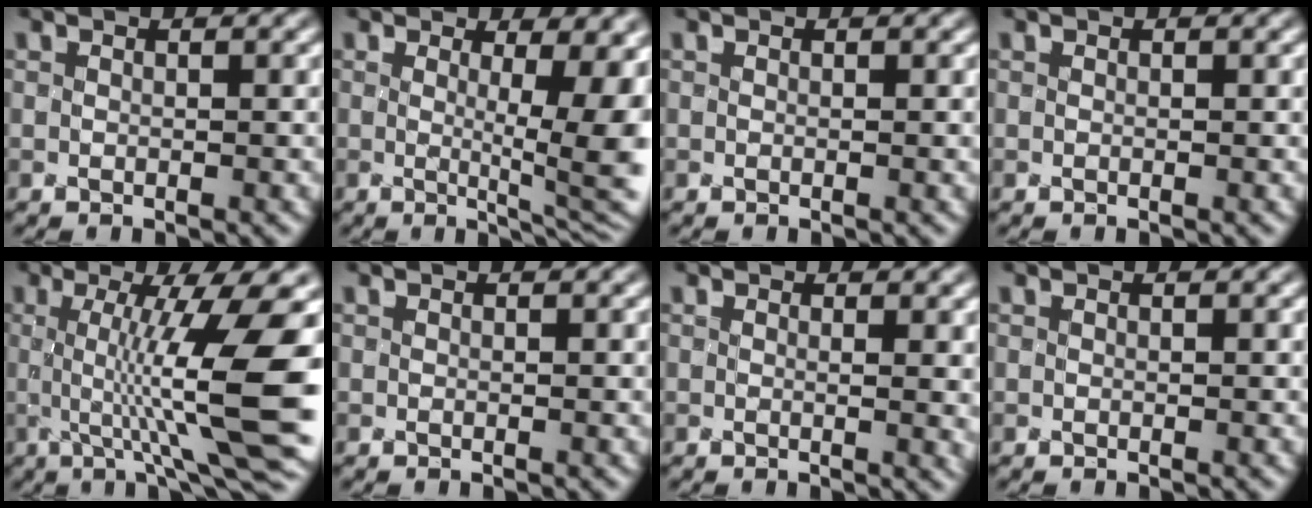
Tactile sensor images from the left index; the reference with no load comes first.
{"total": 9.5, "force": [0.7, 3.0, 8.9], "torque": [-0.074, 0.003, 0.017]}
{"total": 0.0}
{"total": 0.0}
{"total": 11.7, "force": [-0.5, 2.0, 11.5], "torque": [-0.164, 0.003, 0.006]}
{"total": 0.0}
{"total": 2.0, "force": [0.7, 0.9, 1.7], "torque": [-0.004, 0.007, 0.007]}
{"total": 0.0}